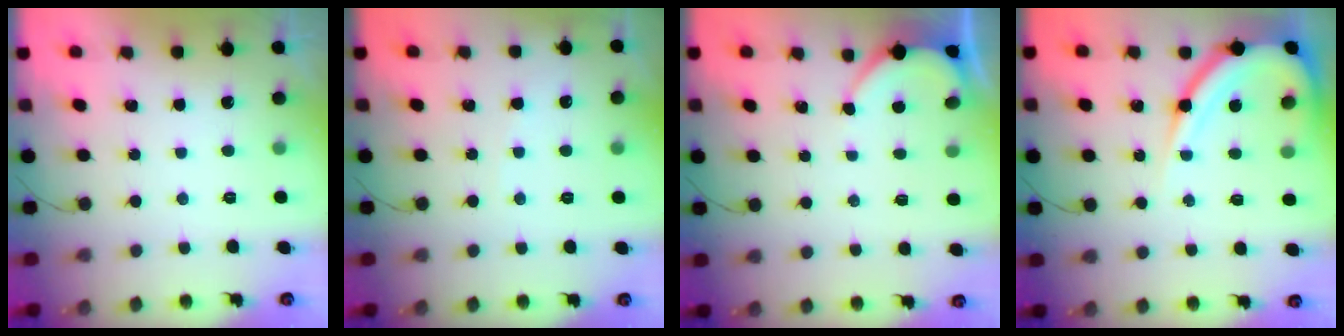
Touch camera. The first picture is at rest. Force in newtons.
{"total": 2.0, "press": 2.0, "slide": 0.2}
{"total": 2.9, "press": 2.9, "slide": 0.4}
{"total": 12.8, "press": 12.8, "slide": 1.4}